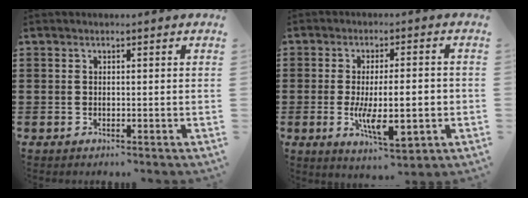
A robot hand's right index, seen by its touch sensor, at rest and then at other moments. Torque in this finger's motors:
{"motor_torque": [2.14, 0.00, 0.48, 0.21]}